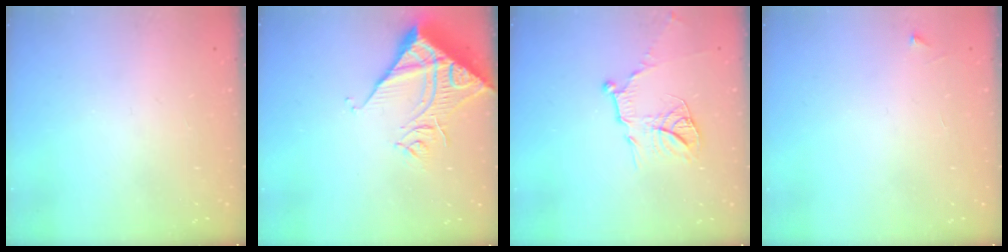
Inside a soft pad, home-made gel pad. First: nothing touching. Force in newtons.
{"total": 13.9, "press": 13.8, "slide": 1.7}
{"total": 14.1, "press": 14.1, "slide": 1.4}
{"total": 2.5, "press": 2.5, "slide": 0.3}